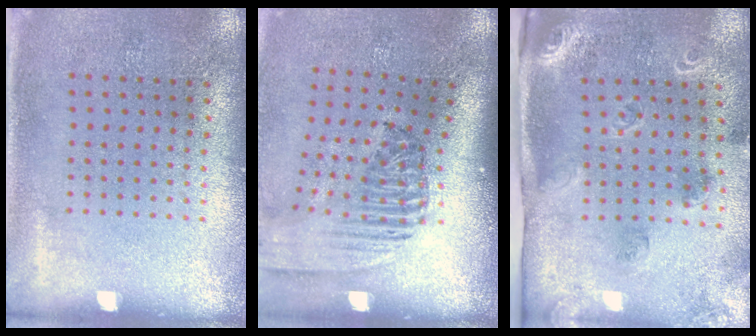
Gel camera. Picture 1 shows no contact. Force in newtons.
{"total": 2.3, "press": 1.6, "slide": 1.7}
{"total": 1.8, "press": 1.7, "slide": 0.5}